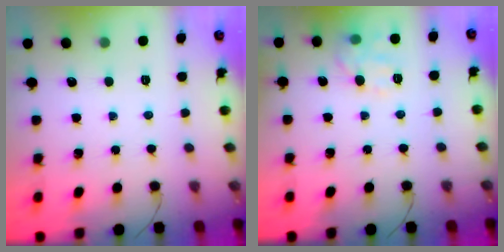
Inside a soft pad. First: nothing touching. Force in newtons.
{"total": 10.4, "press": 10.4, "slide": 0.7}